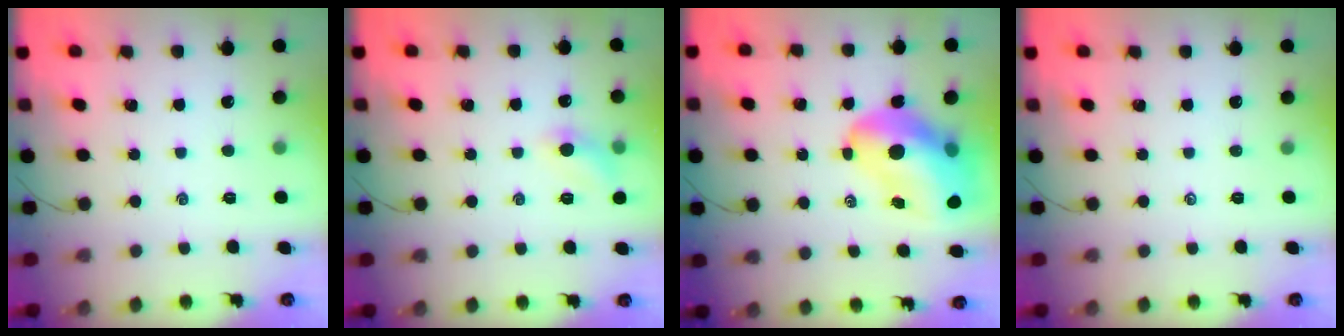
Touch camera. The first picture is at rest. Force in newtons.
{"total": 6.5, "press": 6.3, "slide": 1.7}
{"total": 16.8, "press": 16.1, "slide": 4.6}
{"total": 0.0}